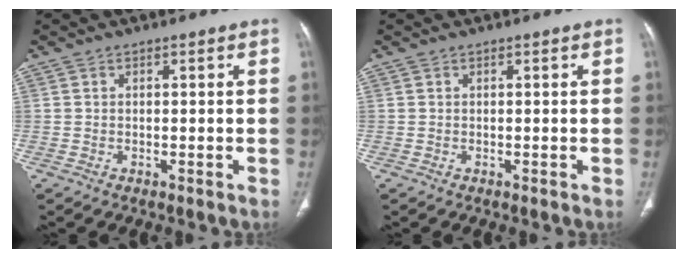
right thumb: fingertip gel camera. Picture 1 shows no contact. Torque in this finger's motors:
{"motor_torque": [0.00, 0.00, 0.00, 0.00, 0.00]}